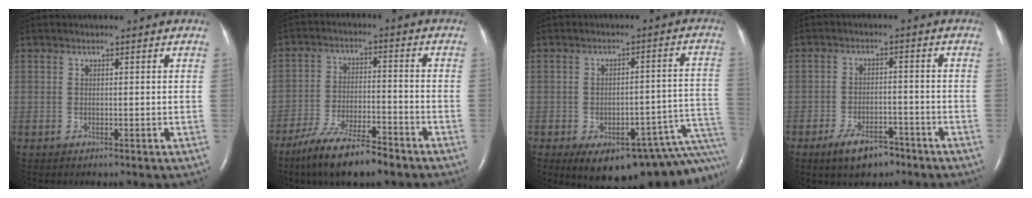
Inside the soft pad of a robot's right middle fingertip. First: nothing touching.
{"total": 11.3, "force": [-8.7, 1.9, 7.0], "torque": [-0.129, -0.023, -0.153]}
{"total": 18.8, "force": [-12.4, 5.9, 12.7], "torque": [-0.073, 0.042, -0.139]}
{"total": 5.9, "force": [-4.2, 2.6, 3.3], "torque": [-0.067, 0.000, -0.066]}